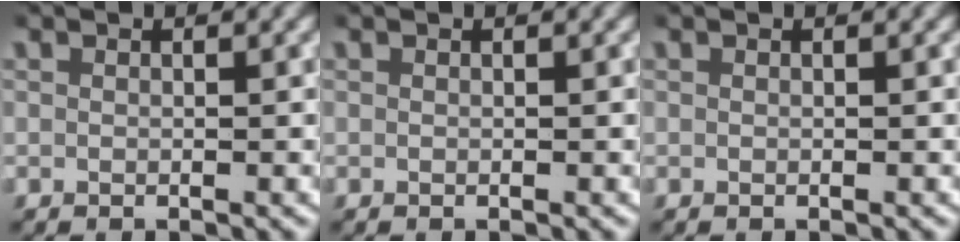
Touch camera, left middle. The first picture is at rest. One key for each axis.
{"total": 0.0}
{"total": 0.0}